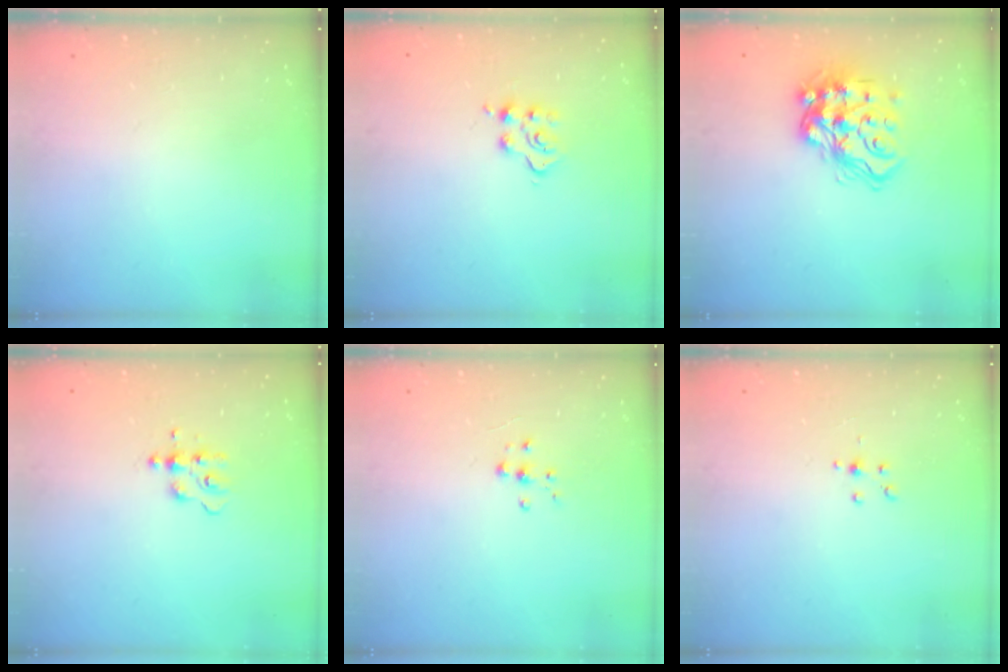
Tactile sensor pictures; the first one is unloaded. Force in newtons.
{"total": 5.2, "press": 5.2, "slide": 0.6}
{"total": 17.0, "press": 17.0, "slide": 0.9}
{"total": 5.3, "press": 5.2, "slide": 0.6}
{"total": 6.3, "press": 6.3, "slide": 0.7}
{"total": 4.0, "press": 3.9, "slide": 0.9}